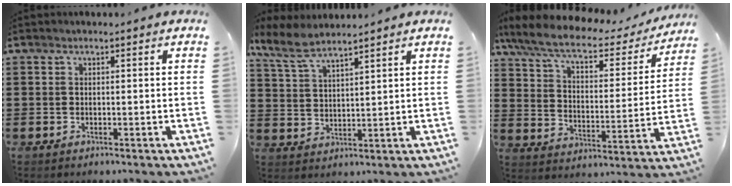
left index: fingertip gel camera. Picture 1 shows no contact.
{"total": 5.9, "force": [5.0, 1.1, 2.9], "torque": [-0.073, -0.009, 0.092]}
{"total": 8.3, "force": [6.2, 2.0, 5.1], "torque": [-0.120, -0.030, 0.105]}